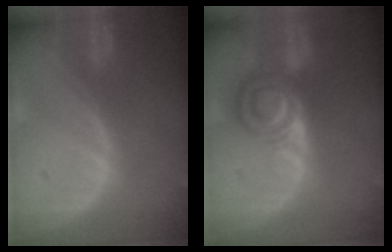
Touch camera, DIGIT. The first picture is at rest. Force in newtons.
{"total": 6.9, "press": 6.4, "slide": 2.5}